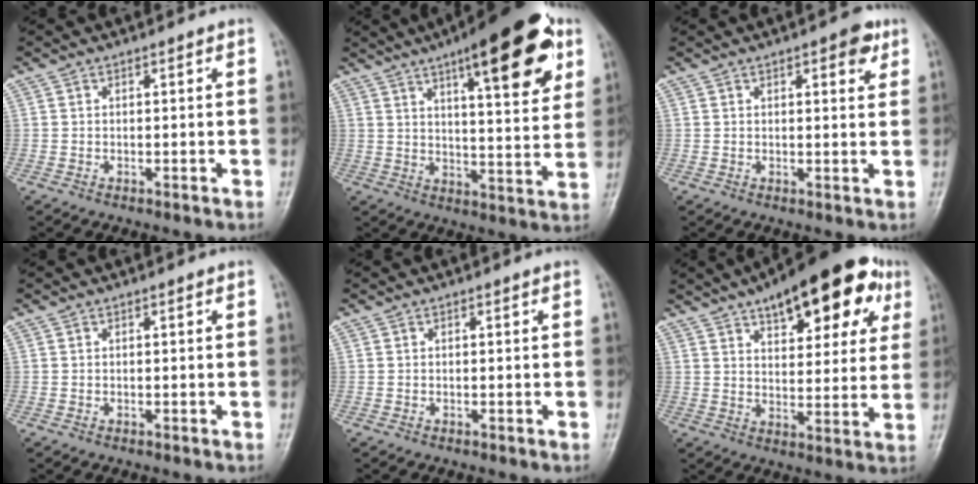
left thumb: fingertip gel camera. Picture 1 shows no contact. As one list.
[{"total": 20.5, "force": [10.6, 5.8, 16.6], "torque": [-0.207, -0.029, 0.149]}, {"total": 4.3, "force": [2.3, 1.7, 3.2], "torque": [-0.028, -0.007, 0.024]}, {"total": 0.0}, {"total": 0.0}, {"total": 21.2, "force": [11.2, 9.3, 15.5], "torque": [-0.178, -0.009, 0.156]}]